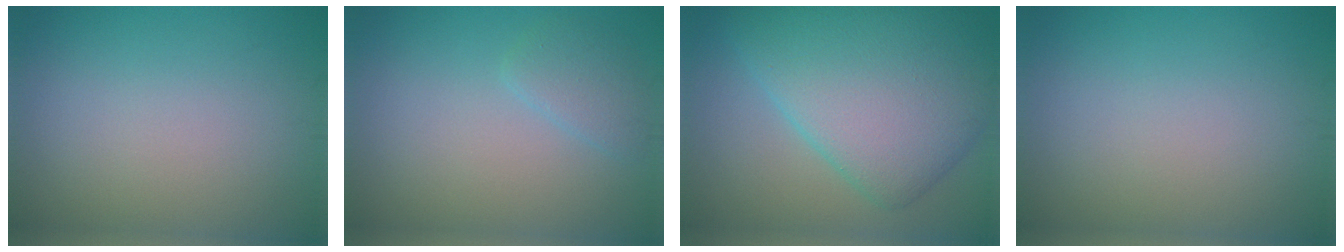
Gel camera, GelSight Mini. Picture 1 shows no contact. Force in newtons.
{"total": 1.7, "press": 1.7, "slide": 0.1}
{"total": 10.4, "press": 10.4, "slide": 0.2}
{"total": 0.0}